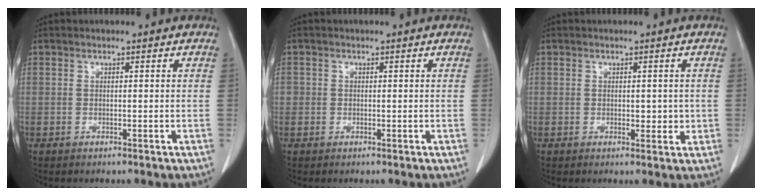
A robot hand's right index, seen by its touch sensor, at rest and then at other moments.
{"total": 1.0, "force": [-0.1, 0.9, 0.1], "torque": [0.009, 0.005, -0.004]}
{"total": 2.2, "force": [0.1, 1.4, 1.7], "torque": [-0.017, -0.002, 0.005]}